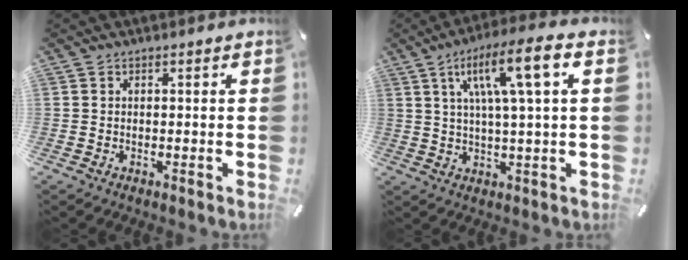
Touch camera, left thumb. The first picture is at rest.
{"total": 12.6, "force": [4.5, 2.0, 11.6], "torque": [-0.207, 0.000, 0.072]}